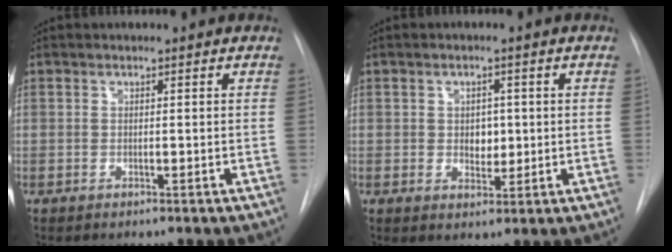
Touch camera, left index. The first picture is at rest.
{"total": 3.1, "force": [0.4, 2.3, 2.1], "torque": [-0.027, -0.001, 0.010]}